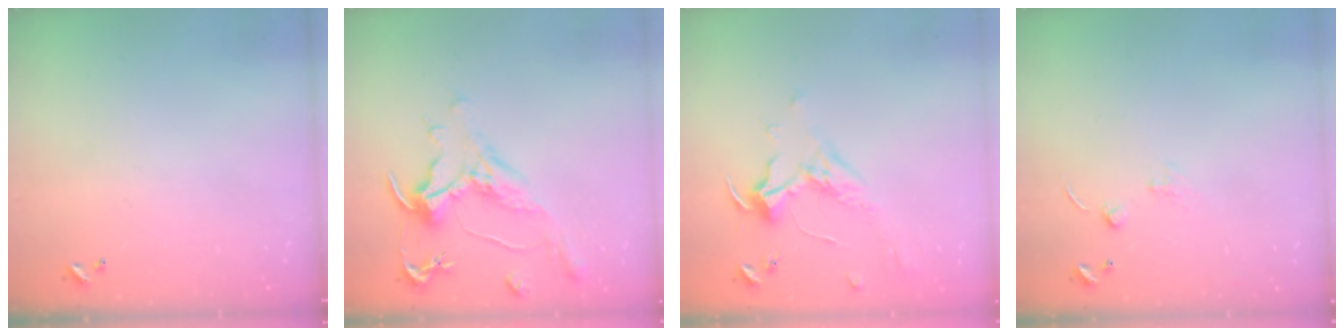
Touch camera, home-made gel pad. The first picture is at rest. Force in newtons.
{"total": 1.3, "press": 1.1, "slide": 0.7}
{"total": 1.8, "press": 1.6, "slide": 0.7}
{"total": 0.9, "press": 0.9, "slide": 0.3}